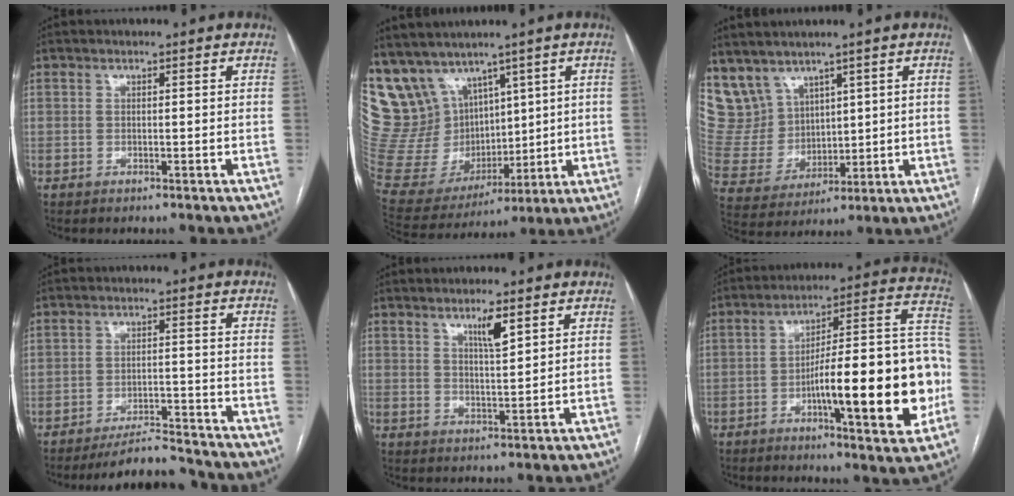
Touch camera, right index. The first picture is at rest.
{"total": 21.2, "force": [11.9, 15.0, 9.3], "torque": [-0.231, 0.058, 0.256]}
{"total": 8.4, "force": [6.3, 5.1, 2.1], "torque": [-0.068, 0.018, 0.153]}
{"total": 6.8, "force": [-6.7, 0.6, 0.9], "torque": [-0.011, 0.004, -0.112]}
{"total": 4.1, "force": [2.5, 0.5, 3.2], "torque": [-0.055, -0.006, 0.044]}
{"total": 22.6, "force": [-5.6, 3.6, 21.6], "torque": [-0.263, 0.025, -0.075]}